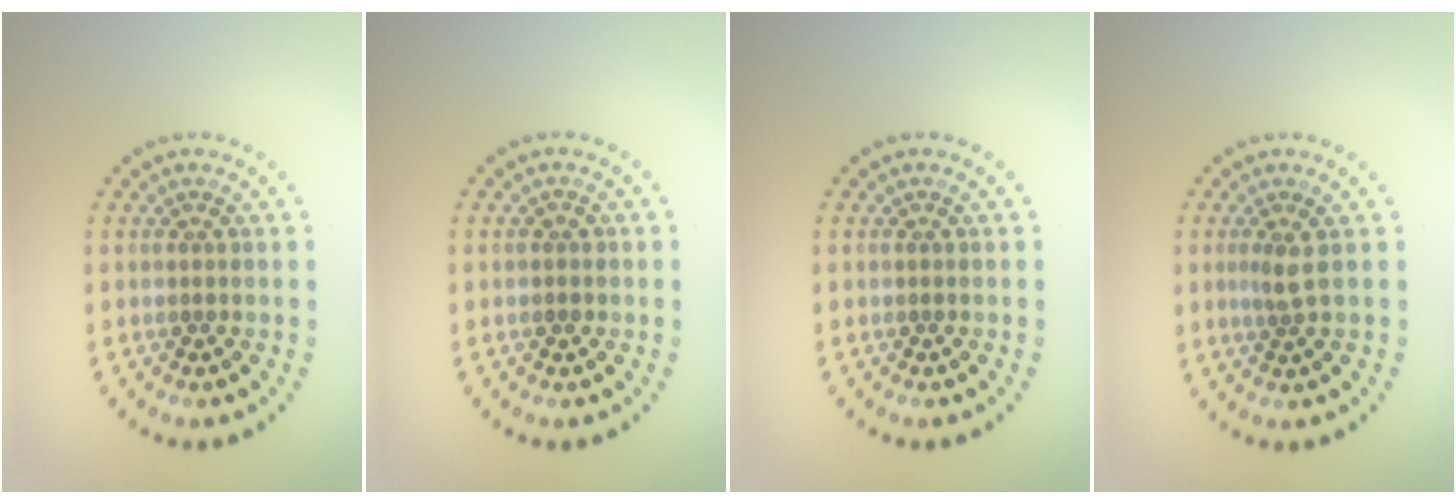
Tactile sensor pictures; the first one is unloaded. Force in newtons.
{"total": 0.9, "press": 0.8, "slide": 0.2}
{"total": 0.0}
{"total": 1.6, "press": 1.1, "slide": 1.1}